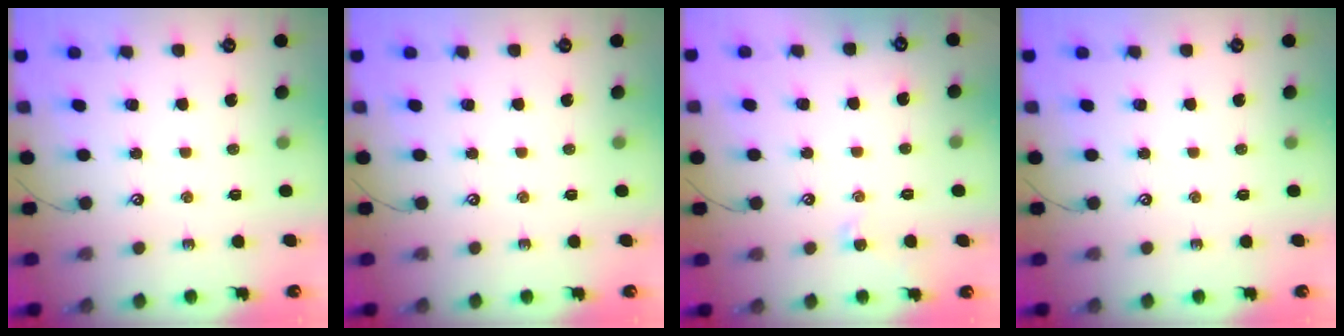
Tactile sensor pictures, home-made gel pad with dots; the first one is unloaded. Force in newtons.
{"total": 0.0}
{"total": 1.0, "press": 1.0, "slide": 0.3}
{"total": 0.0}